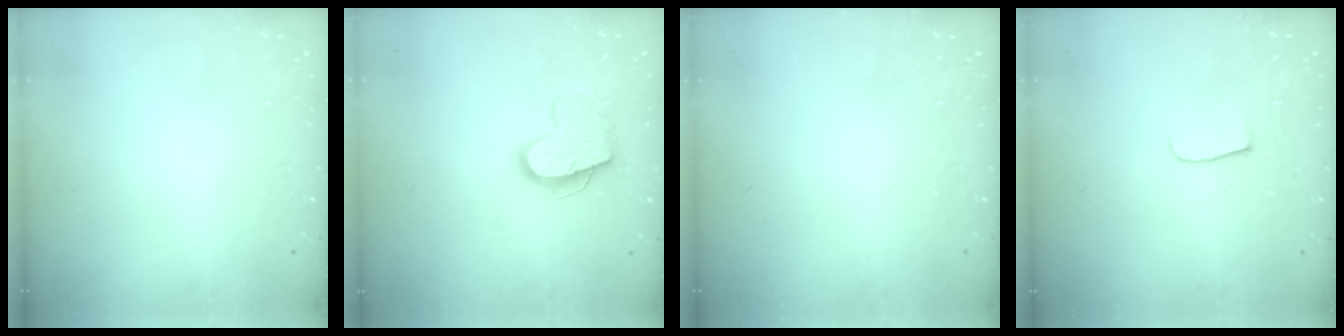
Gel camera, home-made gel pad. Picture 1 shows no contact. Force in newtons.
{"total": 15.3, "press": 15.3, "slide": 1.1}
{"total": 0.0}
{"total": 4.9, "press": 4.9, "slide": 0.5}